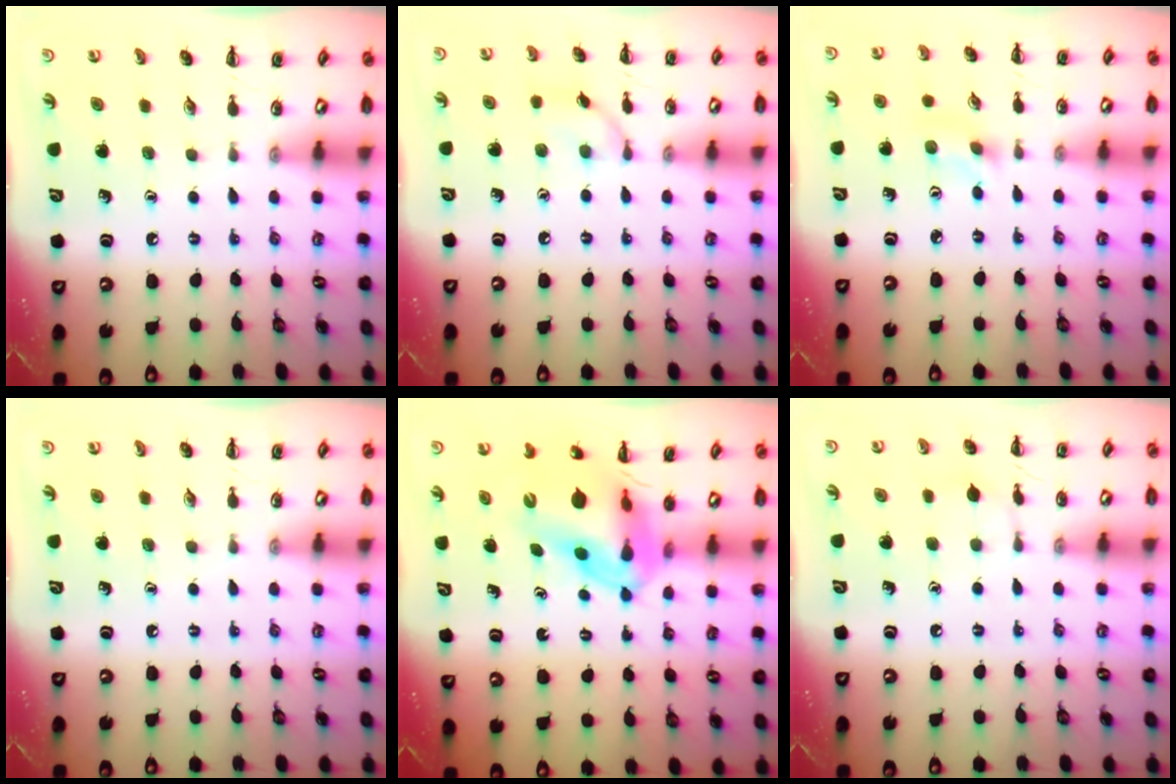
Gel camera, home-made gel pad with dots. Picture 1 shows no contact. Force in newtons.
{"total": 6.7, "press": 6.6, "slide": 0.5}
{"total": 1.2, "press": 1.1, "slide": 0.3}
{"total": 0.0}
{"total": 11.5, "press": 11.0, "slide": 3.5}
{"total": 6.5, "press": 6.3, "slide": 1.8}